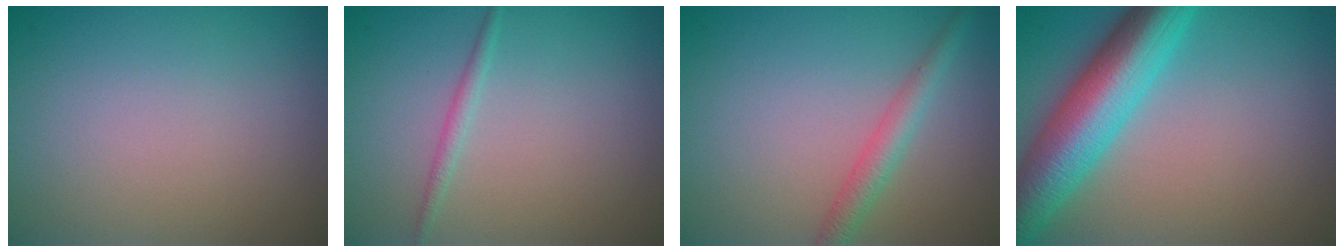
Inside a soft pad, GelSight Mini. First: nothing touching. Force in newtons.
{"total": 1.1, "press": 1.1, "slide": 0.0}
{"total": 2.4, "press": 2.4, "slide": 0.1}
{"total": 9.0, "press": 9.0, "slide": 0.1}